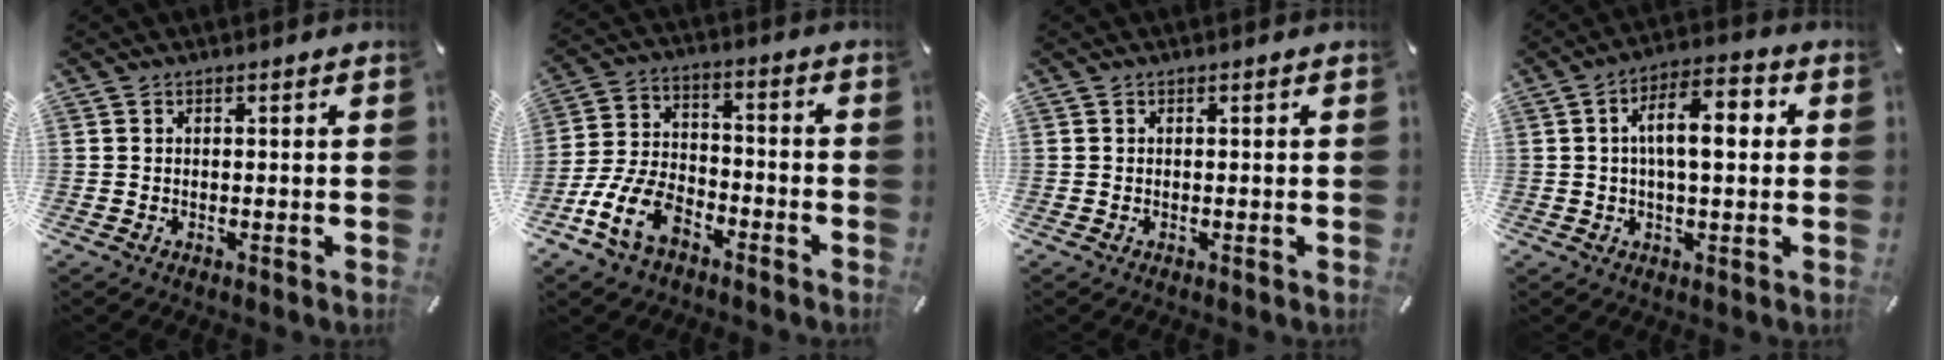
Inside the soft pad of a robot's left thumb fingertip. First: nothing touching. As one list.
[{"total": 12.7, "force": [-7.4, 7.7, 6.8], "torque": [-0.143, 0.042, -0.137]}, {"total": 0.0}, {"total": 10.7, "force": [1.8, 4.2, 9.6], "torque": [-0.164, 0.004, 0.022]}]